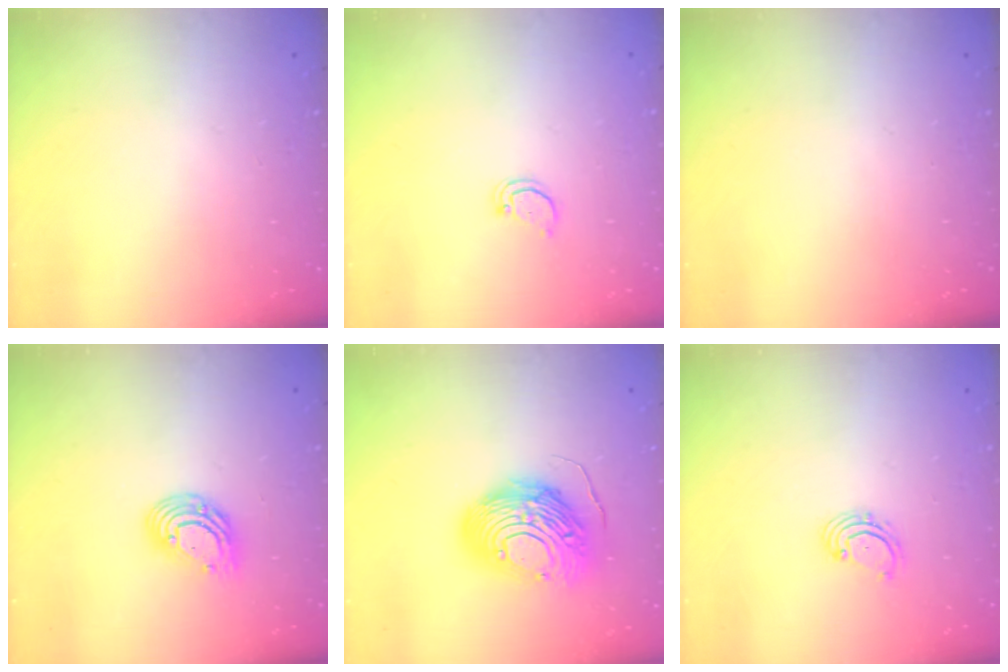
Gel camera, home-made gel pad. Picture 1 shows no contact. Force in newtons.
{"total": 2.0, "press": 2.0, "slide": 0.2}
{"total": 0.0}
{"total": 9.9, "press": 9.9, "slide": 1.1}
{"total": 16.2, "press": 16.2, "slide": 1.3}
{"total": 2.0, "press": 1.9, "slide": 0.6}